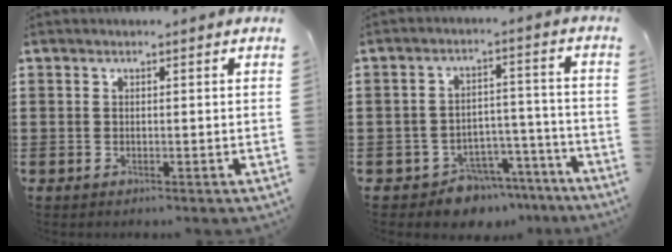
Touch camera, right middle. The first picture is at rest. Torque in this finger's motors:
{"motor_torque": [0.23, -0.04, 0.18, 0.05]}